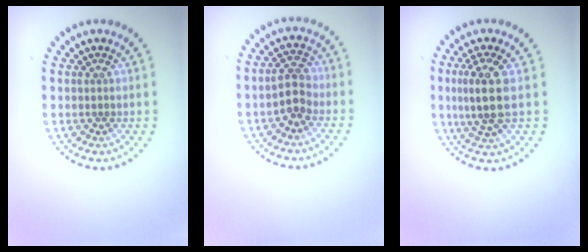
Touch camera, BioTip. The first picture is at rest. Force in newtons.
{"total": 2.6, "press": 2.5, "slide": 0.6}
{"total": 3.8, "press": 3.4, "slide": 1.6}